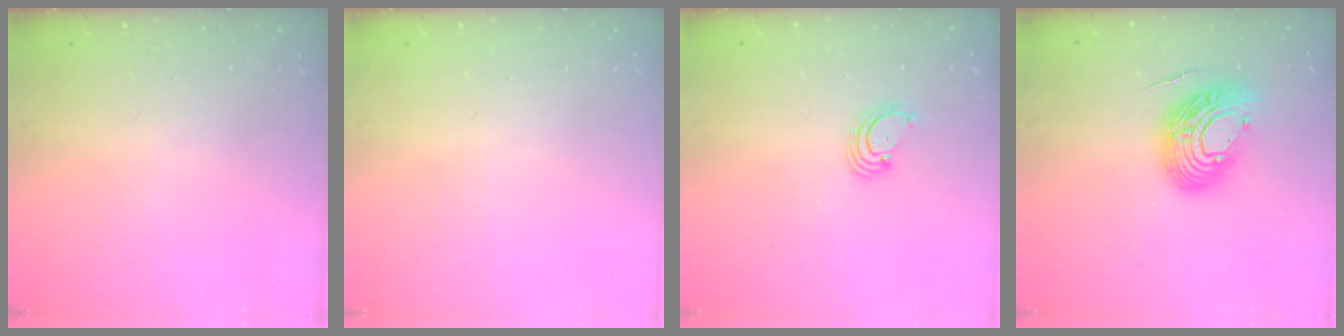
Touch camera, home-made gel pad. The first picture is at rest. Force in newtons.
{"total": 0.0}
{"total": 2.5, "press": 2.5, "slide": 0.3}
{"total": 15.1, "press": 15.0, "slide": 2.0}